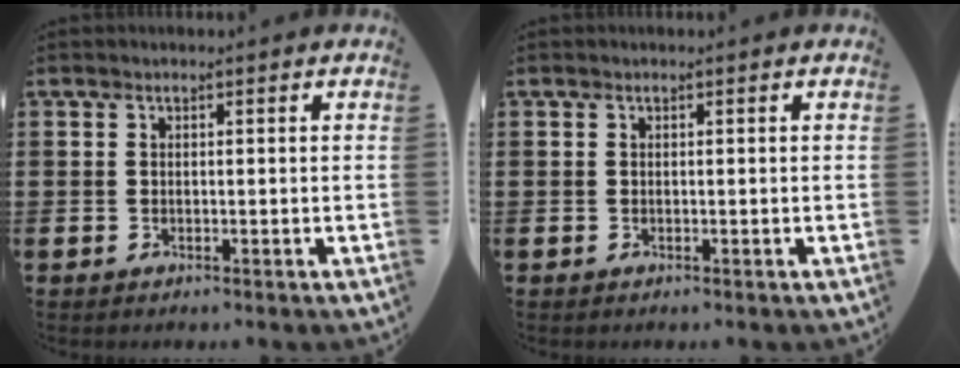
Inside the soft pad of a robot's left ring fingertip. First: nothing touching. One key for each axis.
{"total": 0.0}